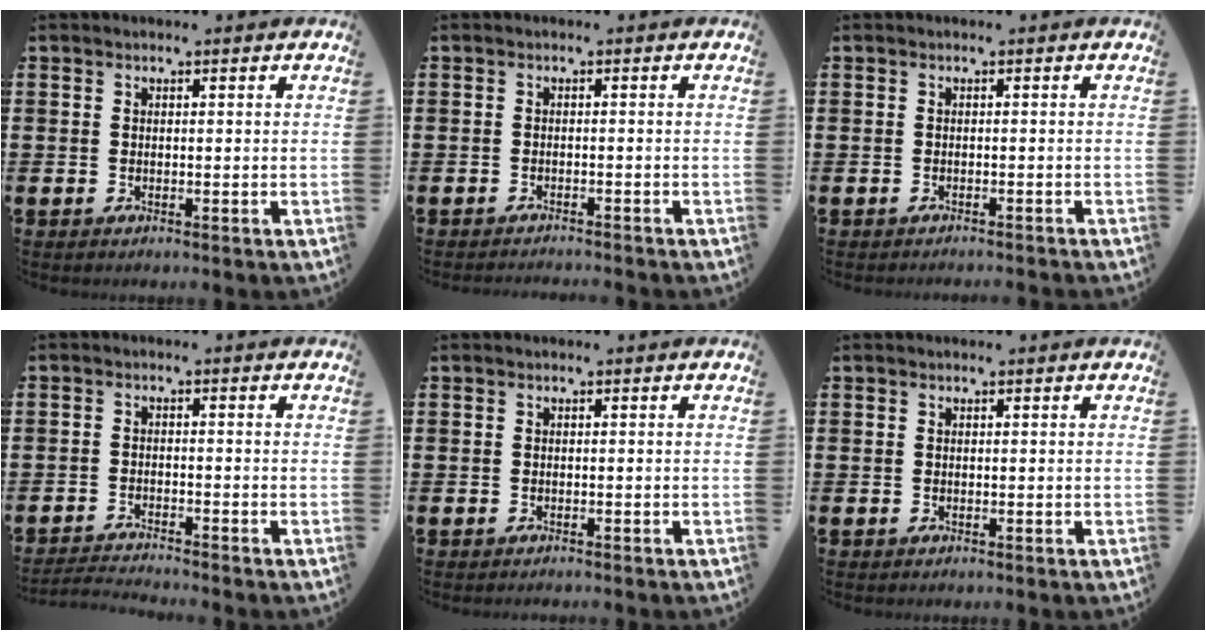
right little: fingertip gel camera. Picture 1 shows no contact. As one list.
[{"total": 1.0, "force": [-1.0, -0.2, 0.0], "torque": [0.000, 0.000, -0.021]}, {"total": 0.0}, {"total": 2.0, "force": [-2.0, -0.2, 0.2], "torque": [-0.004, 0.002, -0.042]}, {"total": 0.0}, {"total": 0.0}]